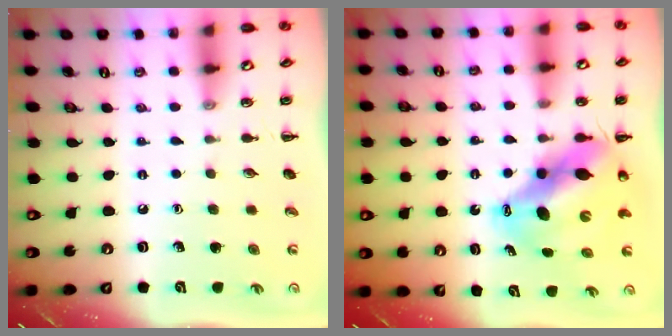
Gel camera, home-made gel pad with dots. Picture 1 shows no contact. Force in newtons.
{"total": 13.3, "press": 12.9, "slide": 3.1}